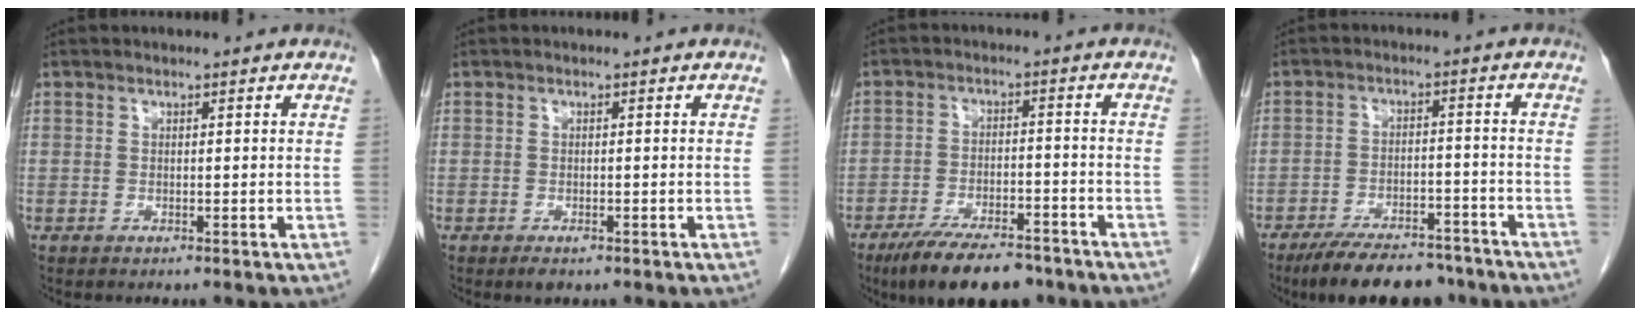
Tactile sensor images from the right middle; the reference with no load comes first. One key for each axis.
{"total": 1.4, "fx": -0.8, "fy": 0.6, "fz": 1.0, "tx": -0.013, "ty": -0.001, "tz": -0.008}
{"total": 11.8, "fx": -9.1, "fy": 3.7, "fz": 6.6, "tx": -0.100, "ty": -0.010, "tz": -0.148}
{"total": 12.6, "fx": -10.4, "fy": 4.2, "fz": 5.7, "tx": -0.075, "ty": 0.004, "tz": -0.159}